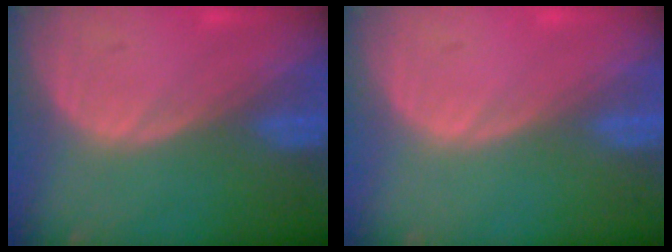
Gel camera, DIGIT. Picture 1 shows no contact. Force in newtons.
{"total": 0.0}